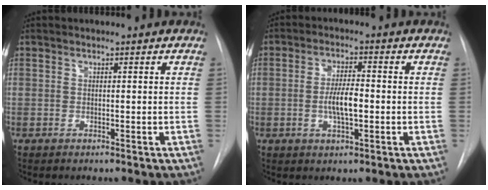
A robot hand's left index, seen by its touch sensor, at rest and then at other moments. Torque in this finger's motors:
{"motor_torque": [0.95, -0.05, 0.38, 0.05]}